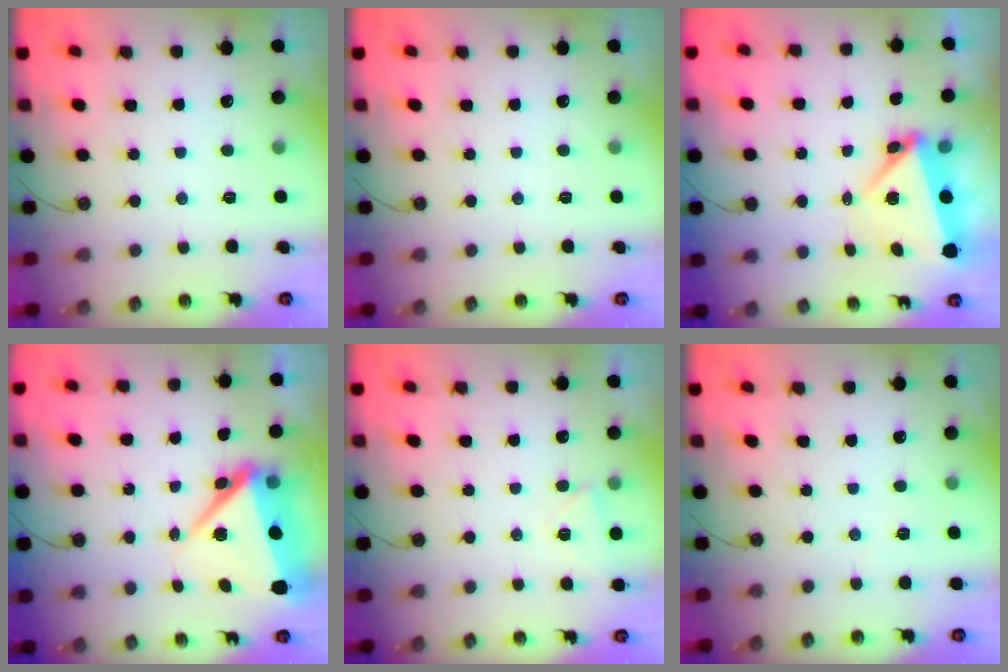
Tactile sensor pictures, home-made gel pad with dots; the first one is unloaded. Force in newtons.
{"total": 0.0}
{"total": 6.1, "press": 6.1, "slide": 0.6}
{"total": 10.5, "press": 10.5, "slide": 0.8}
{"total": 4.2, "press": 3.5, "slide": 2.4}
{"total": 1.5, "press": 1.5, "slide": 0.2}